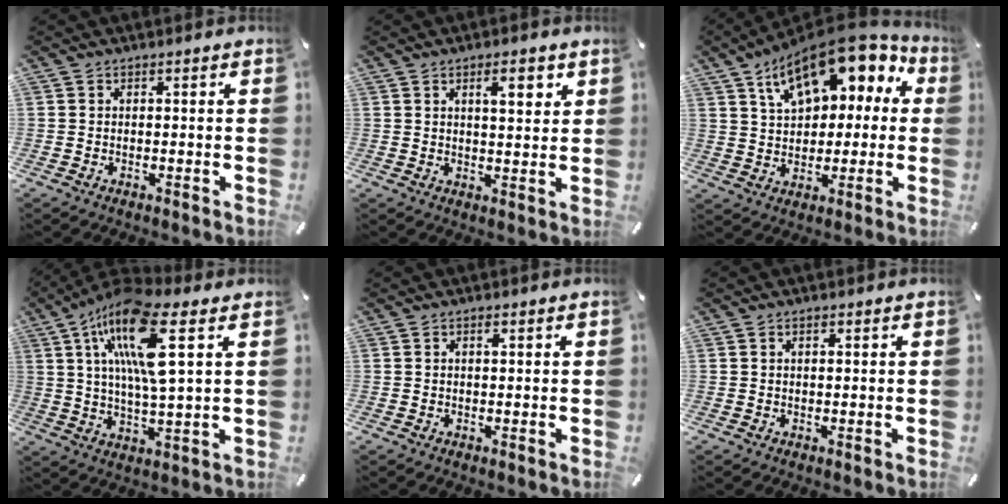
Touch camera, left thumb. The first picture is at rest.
{"total": 5.9, "force": [2.7, 1.9, 4.8], "torque": [-0.070, -0.008, 0.038]}
{"total": 15.5, "force": [8.5, 8.8, 9.5], "torque": [-0.162, -0.040, 0.151]}
{"total": 16.4, "force": [6.2, 4.3, 14.5], "torque": [-0.300, -0.007, 0.097]}
{"total": 0.7, "force": [0.2, 0.1, 0.6], "torque": [-0.013, -0.001, 0.003]}
{"total": 0.8, "force": [0.3, 0.3, 0.7], "torque": [-0.013, 0.002, 0.005]}